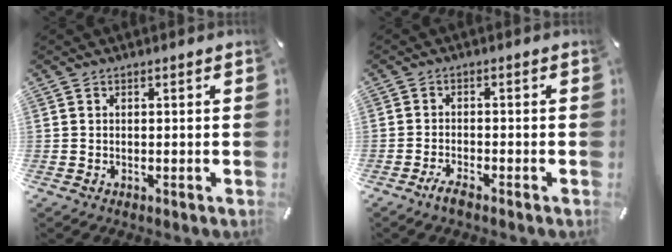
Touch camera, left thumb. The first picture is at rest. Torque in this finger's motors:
{"motor_torque": [-0.09, 0.10, 0.00, 0.00, 0.00]}